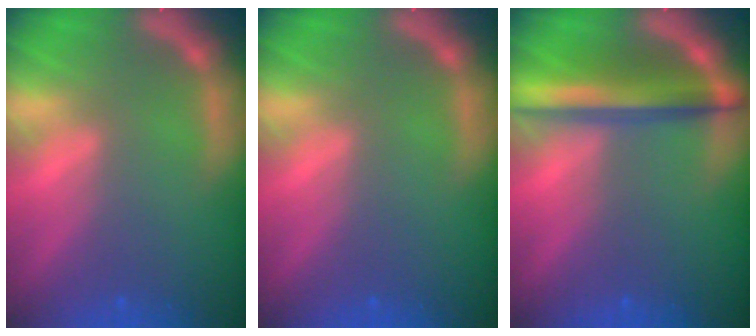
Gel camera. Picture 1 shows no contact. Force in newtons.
{"total": 0.0}
{"total": 6.0}